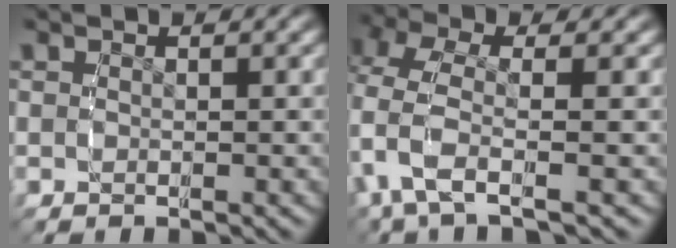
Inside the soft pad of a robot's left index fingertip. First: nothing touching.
{"total": 5.5, "force": [-0.1, 3.6, 4.2], "torque": [-0.127, -0.010, -0.005]}